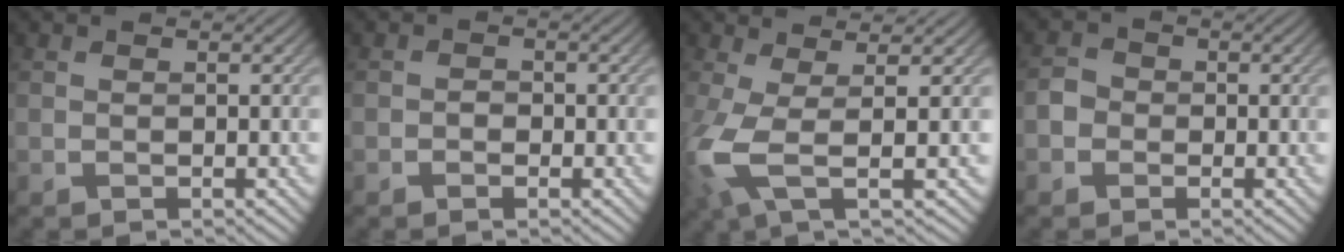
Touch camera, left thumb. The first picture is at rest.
{"total": 1.1, "force": [-0.5, 0.8, 0.4], "torque": [-0.004, 0.000, -0.010]}
{"total": 6.0, "force": [0.0, 1.4, 5.8], "torque": [-0.134, -0.003, -0.007]}
{"total": 2.0, "force": [-0.7, 1.8, 0.4], "torque": [-0.003, 0.006, -0.020]}